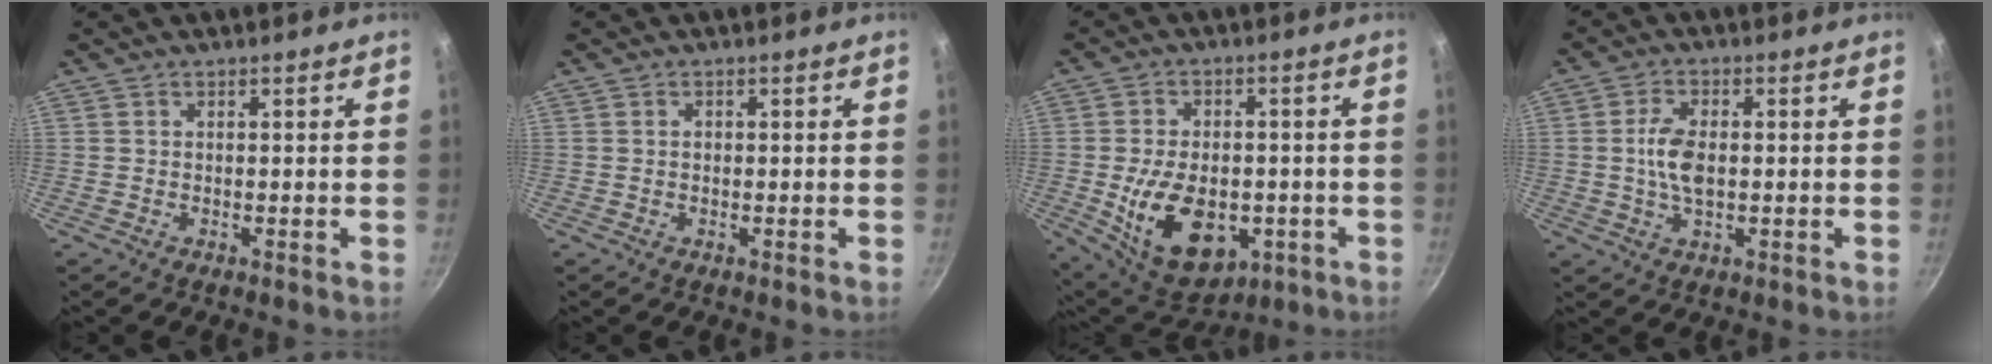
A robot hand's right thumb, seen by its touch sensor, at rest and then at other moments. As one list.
[{"total": 0.7, "force": [0.0, 0.5, 0.4], "torque": [-0.006, 0.002, 0.000]}, {"total": 16.2, "force": [-3.8, 10.3, 12.0], "torque": [-0.181, 0.002, -0.036]}, {"total": 6.3, "force": [0.1, 3.3, 5.4], "torque": [-0.109, 0.003, 0.000]}]